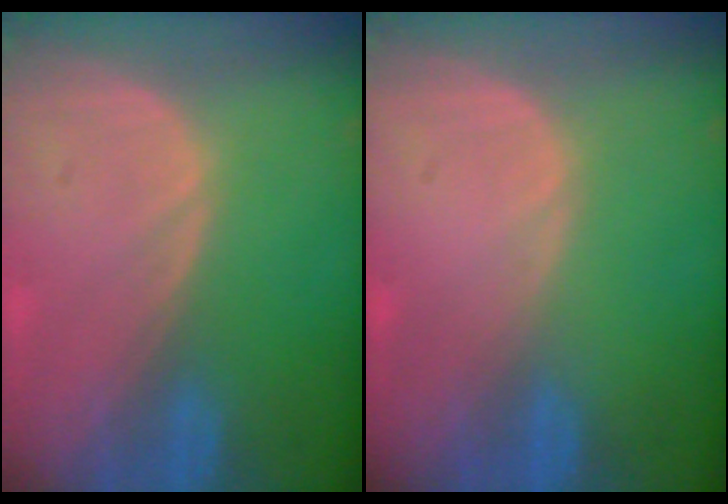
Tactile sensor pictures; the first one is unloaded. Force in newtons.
{"total": 0.0}